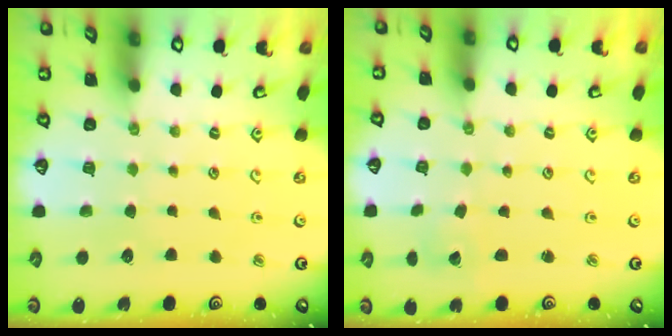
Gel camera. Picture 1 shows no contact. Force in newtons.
{"total": 2.2, "press": 2.2, "slide": 0.1}